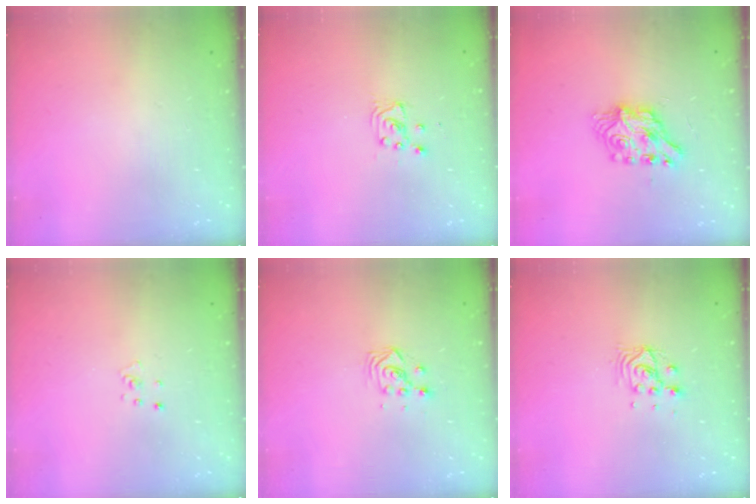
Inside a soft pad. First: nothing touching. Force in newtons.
{"total": 2.9, "press": 2.9, "slide": 0.4}
{"total": 7.1, "press": 7.1, "slide": 0.3}
{"total": 2.6, "press": 2.6, "slide": 0.3}
{"total": 3.3, "press": 3.3, "slide": 0.3}
{"total": 6.4, "press": 6.4, "slide": 0.2}